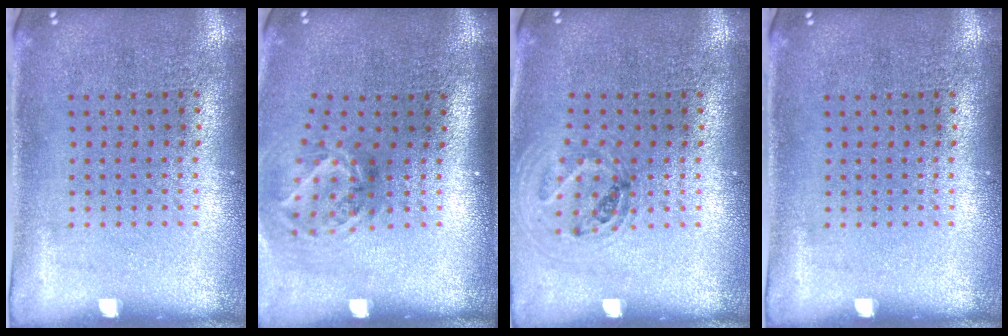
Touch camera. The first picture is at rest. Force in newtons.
{"total": 1.9, "press": 1.2, "slide": 1.5}
{"total": 0.9, "press": 0.9, "slide": 0.1}
{"total": 0.0}